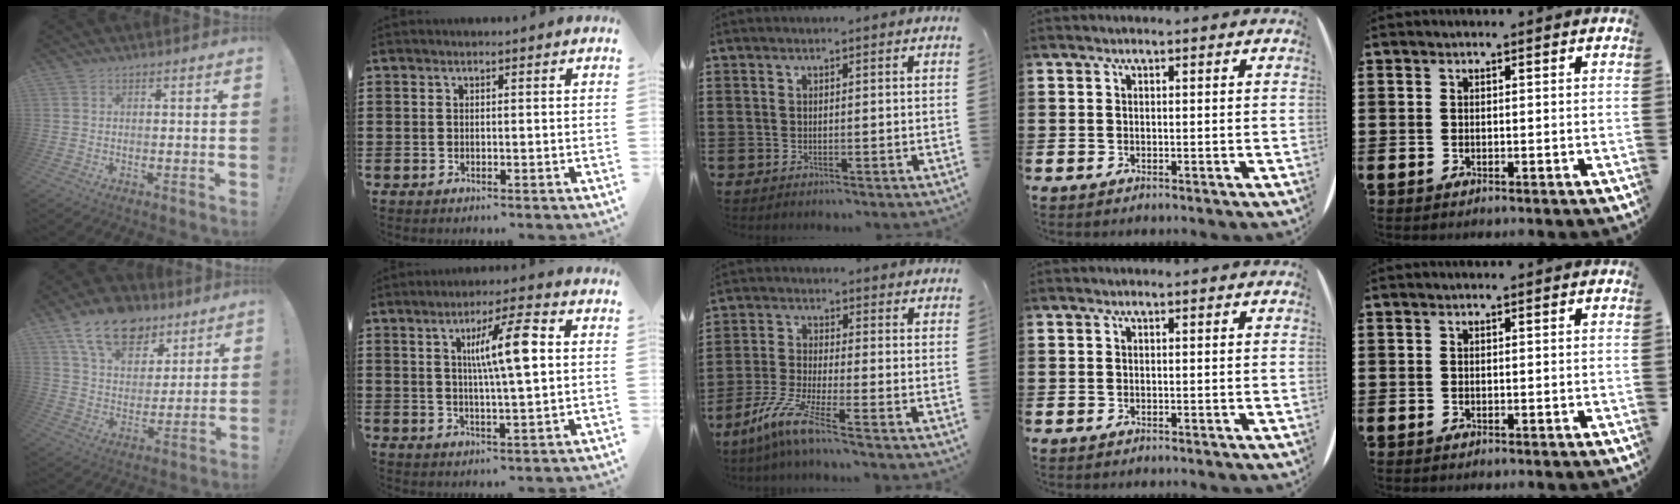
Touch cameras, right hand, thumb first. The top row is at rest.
{"thumb": {"total": 16.9, "force": [10.9, 10.0, 8.2], "torque": [-0.132, -0.063, 0.199]}, "index": {"total": 8.8, "force": [2.0, 1.1, 8.5], "torque": [-0.164, 0.005, 0.028]}, "middle": {"total": 7.0, "force": [-4.8, 0.2, 5.2], "torque": [-0.124, -0.020, -0.098]}}